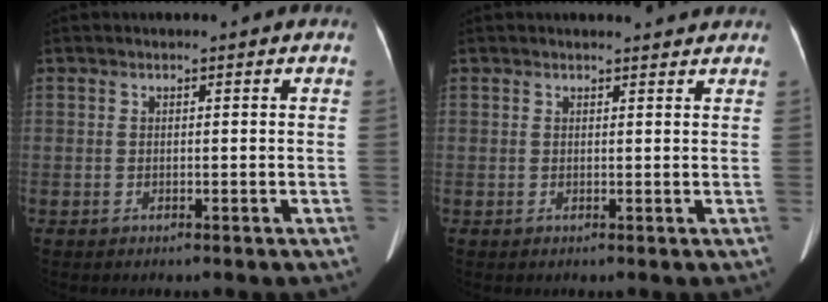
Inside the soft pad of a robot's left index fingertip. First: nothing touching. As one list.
[{"total": 2.8, "force": [2.8, 0.3, 0.4], "torque": [-0.012, 0.004, 0.029]}]